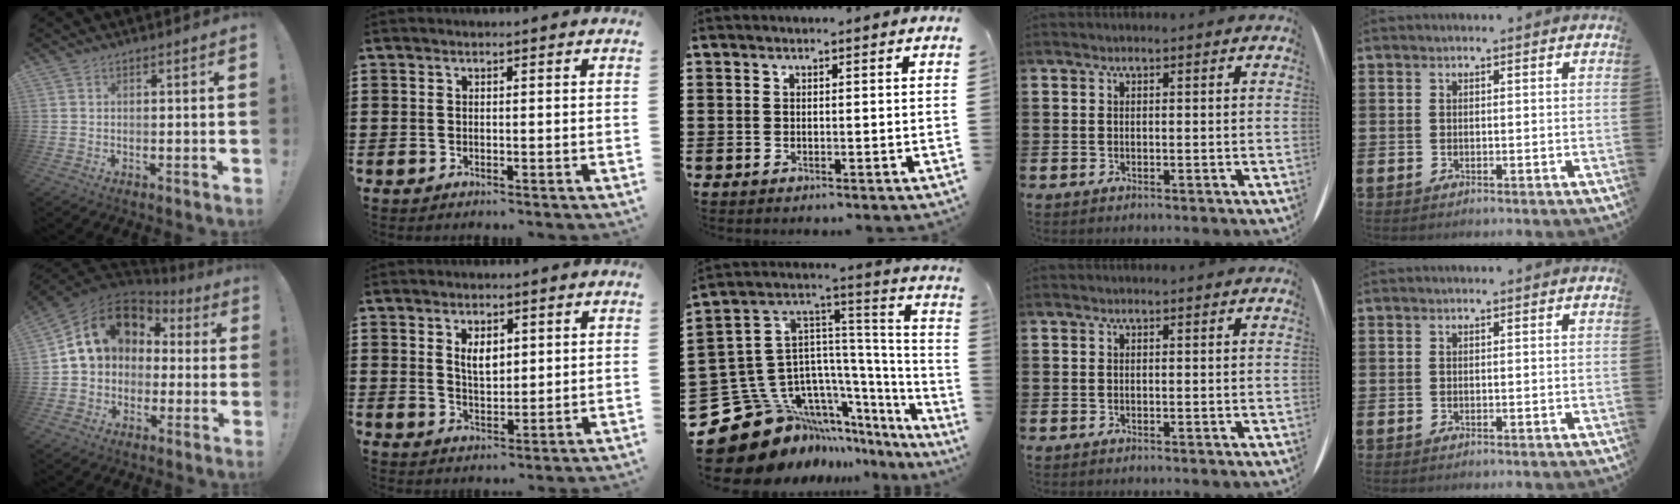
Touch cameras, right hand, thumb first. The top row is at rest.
{"thumb": {"total": 14.2, "force": [4.2, 11.0, 8.0], "torque": [-0.135, -0.004, 0.080]}, "index": {"total": 3.5, "force": [1.4, 1.7, 2.7], "torque": [-0.051, 0.002, 0.023]}, "middle": {"total": 15.4, "force": [-10.5, 9.6, 6.0], "torque": [-0.168, -0.004, -0.177]}}